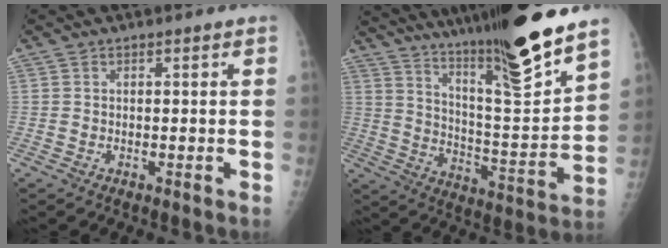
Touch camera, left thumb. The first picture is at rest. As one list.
[{"total": 24.3, "force": [18.6, 1.8, 15.6], "torque": [-0.232, -0.102, 0.301]}]